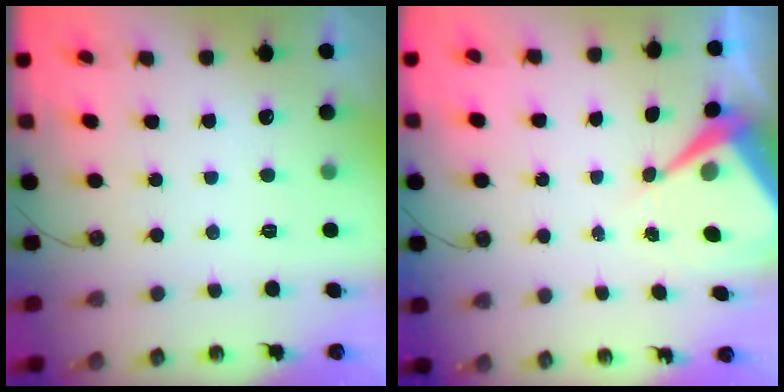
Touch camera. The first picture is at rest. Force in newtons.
{"total": 7.0, "press": 7.0, "slide": 0.6}